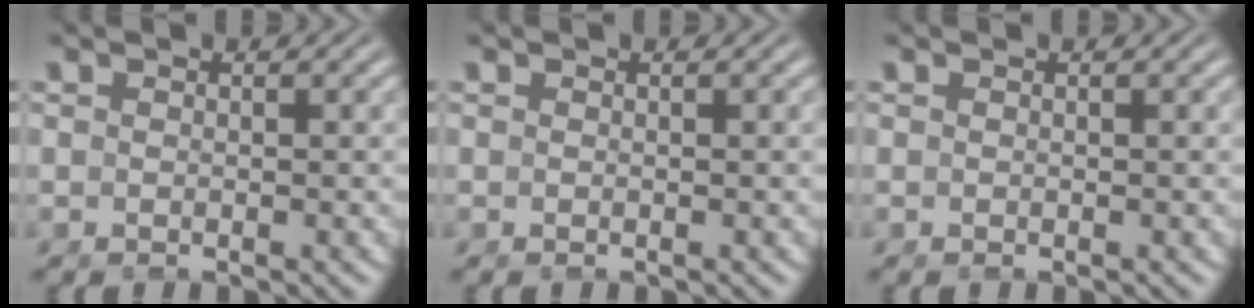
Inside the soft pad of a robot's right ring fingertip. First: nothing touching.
{"total": 0.0}
{"total": 0.0}